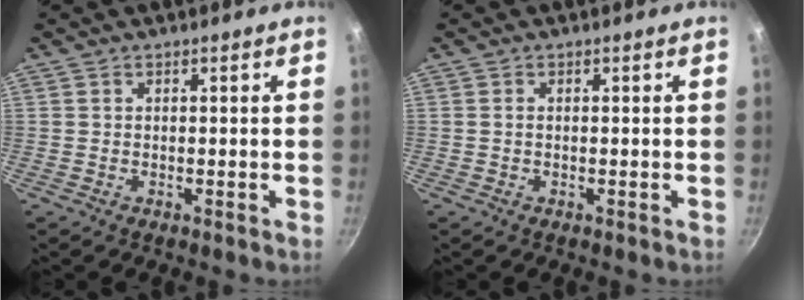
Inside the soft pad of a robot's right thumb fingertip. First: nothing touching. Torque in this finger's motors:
{"motor_torque": [-0.36, -0.31, 0.47, -0.07, 0.00]}